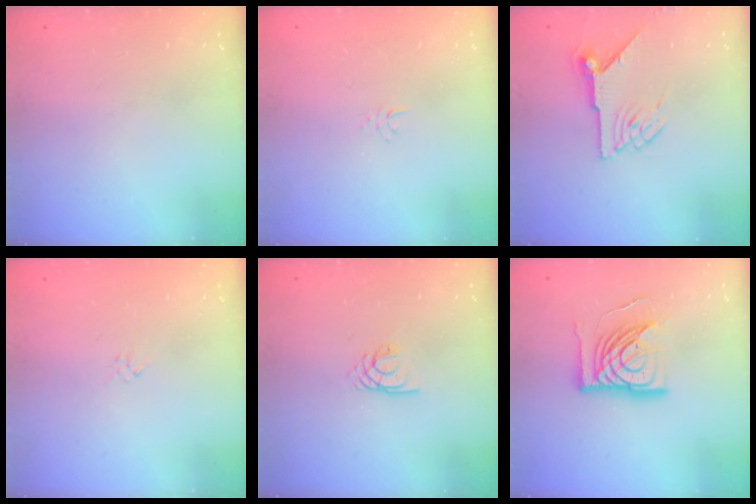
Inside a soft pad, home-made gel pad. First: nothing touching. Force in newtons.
{"total": 2.9, "press": 2.9, "slide": 0.3}
{"total": 8.0, "press": 8.0, "slide": 0.5}
{"total": 1.3, "press": 1.3, "slide": 0.4}
{"total": 2.1, "press": 2.1, "slide": 0.2}
{"total": 17.5, "press": 17.4, "slide": 2.2}